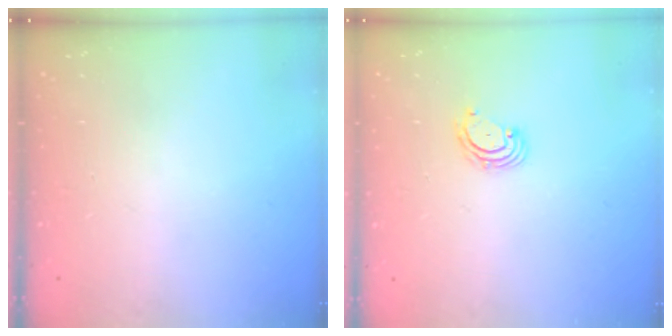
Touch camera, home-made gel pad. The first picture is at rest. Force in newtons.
{"total": 3.3, "press": 3.3, "slide": 0.4}